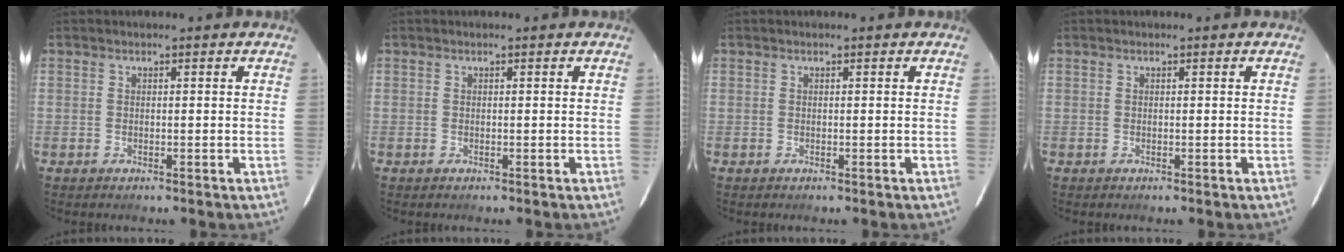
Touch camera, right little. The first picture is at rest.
{"total": 0.0}
{"total": 0.0}
{"total": 0.0}